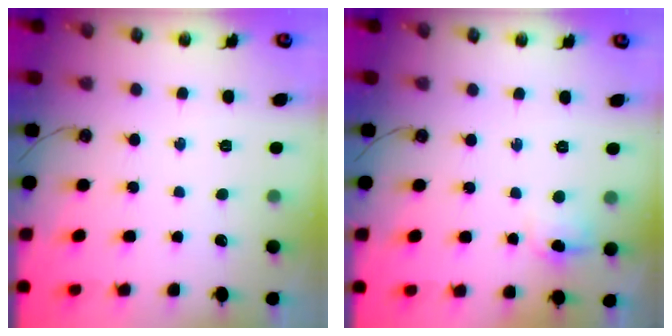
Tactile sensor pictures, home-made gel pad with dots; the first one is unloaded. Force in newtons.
{"total": 4.7, "press": 4.5, "slide": 1.5}